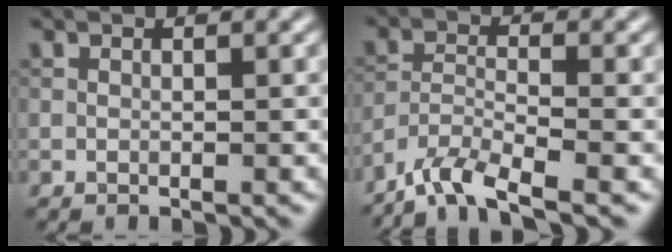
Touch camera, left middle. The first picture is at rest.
{"total": 5.3, "force": [-4.5, 0.8, 2.8], "torque": [-0.053, -0.007, -0.093]}